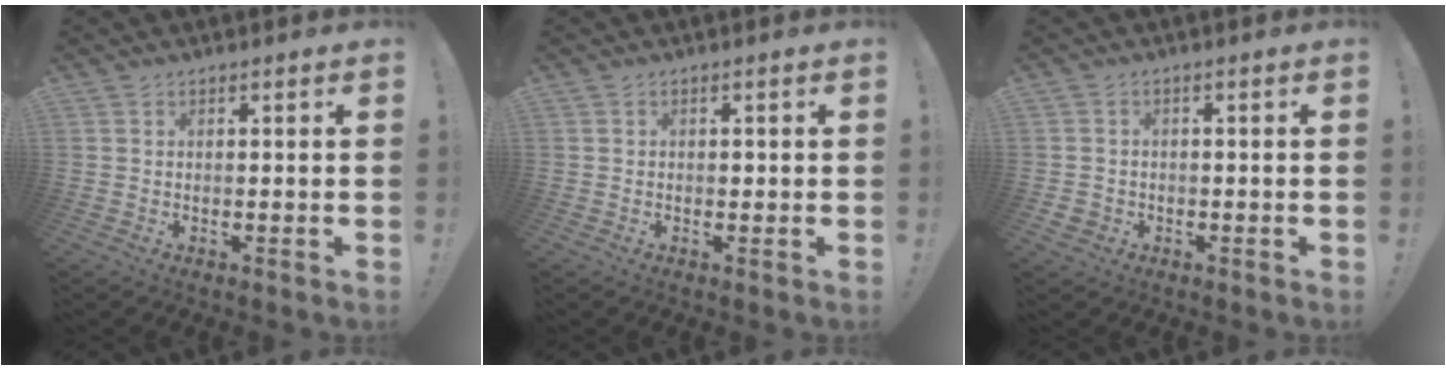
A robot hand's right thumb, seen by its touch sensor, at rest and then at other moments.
{"total": 0.6, "force": [-0.1, 0.6, 0.2], "torque": [-0.003, 0.003, -0.002]}
{"total": 2.4, "force": [-0.7, 2.1, 0.8], "torque": [-0.009, 0.000, -0.012]}